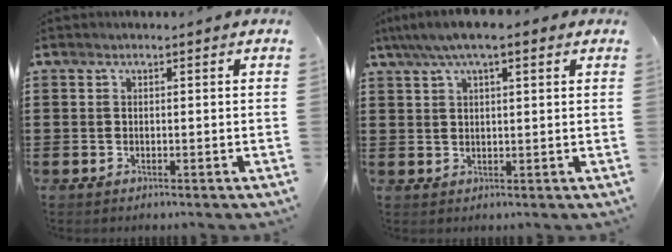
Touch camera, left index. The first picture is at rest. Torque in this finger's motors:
{"motor_torque": [1.64, -0.49, 0.89, 0.21]}